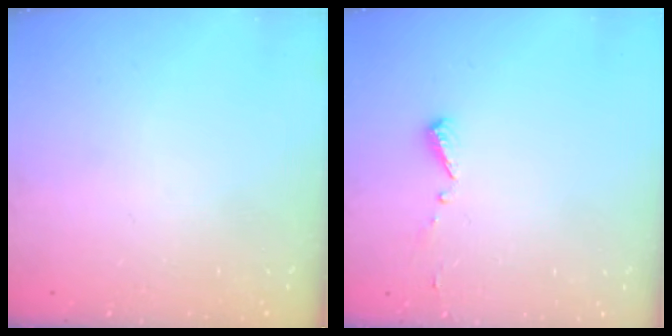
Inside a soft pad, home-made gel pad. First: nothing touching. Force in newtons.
{"total": 4.7, "press": 4.7, "slide": 0.4}